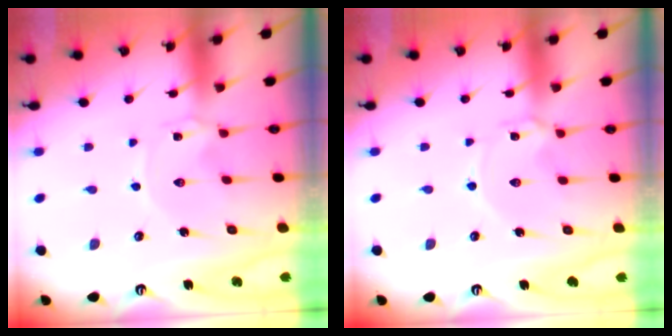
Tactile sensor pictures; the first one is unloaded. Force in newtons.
{"total": 2.3, "press": 2.3, "slide": 0.4}